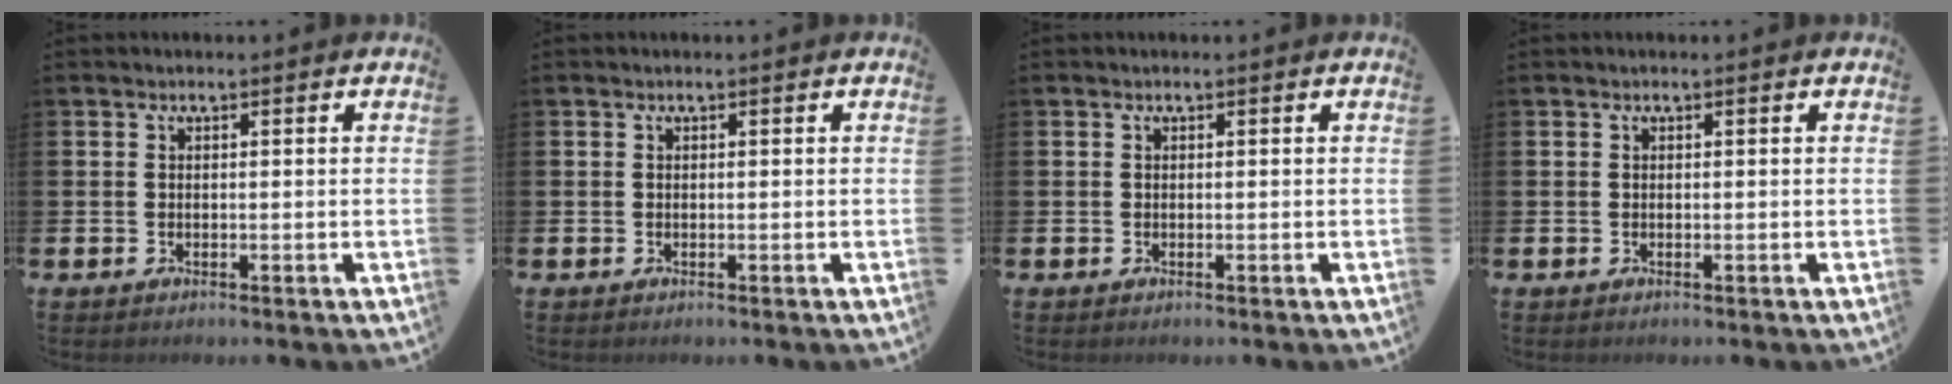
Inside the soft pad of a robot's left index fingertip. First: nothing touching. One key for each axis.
{"total": 0.0}
{"total": 0.0}
{"total": 0.0}